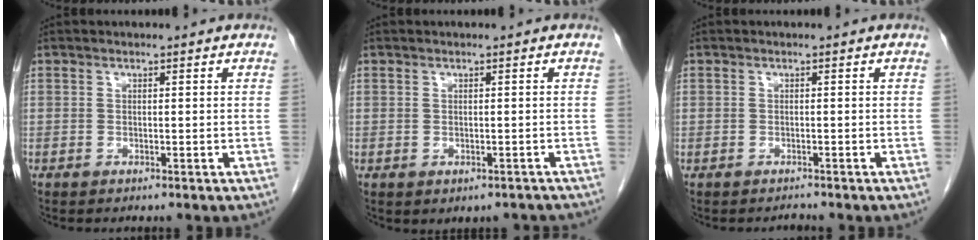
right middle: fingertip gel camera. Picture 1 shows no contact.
{"total": 1.9, "force": [-1.3, 1.2, 0.7], "torque": [-0.006, 0.002, -0.011]}
{"total": 0.8, "force": [-0.7, 0.2, -0.3], "torque": [-0.001, -0.005, -0.014]}